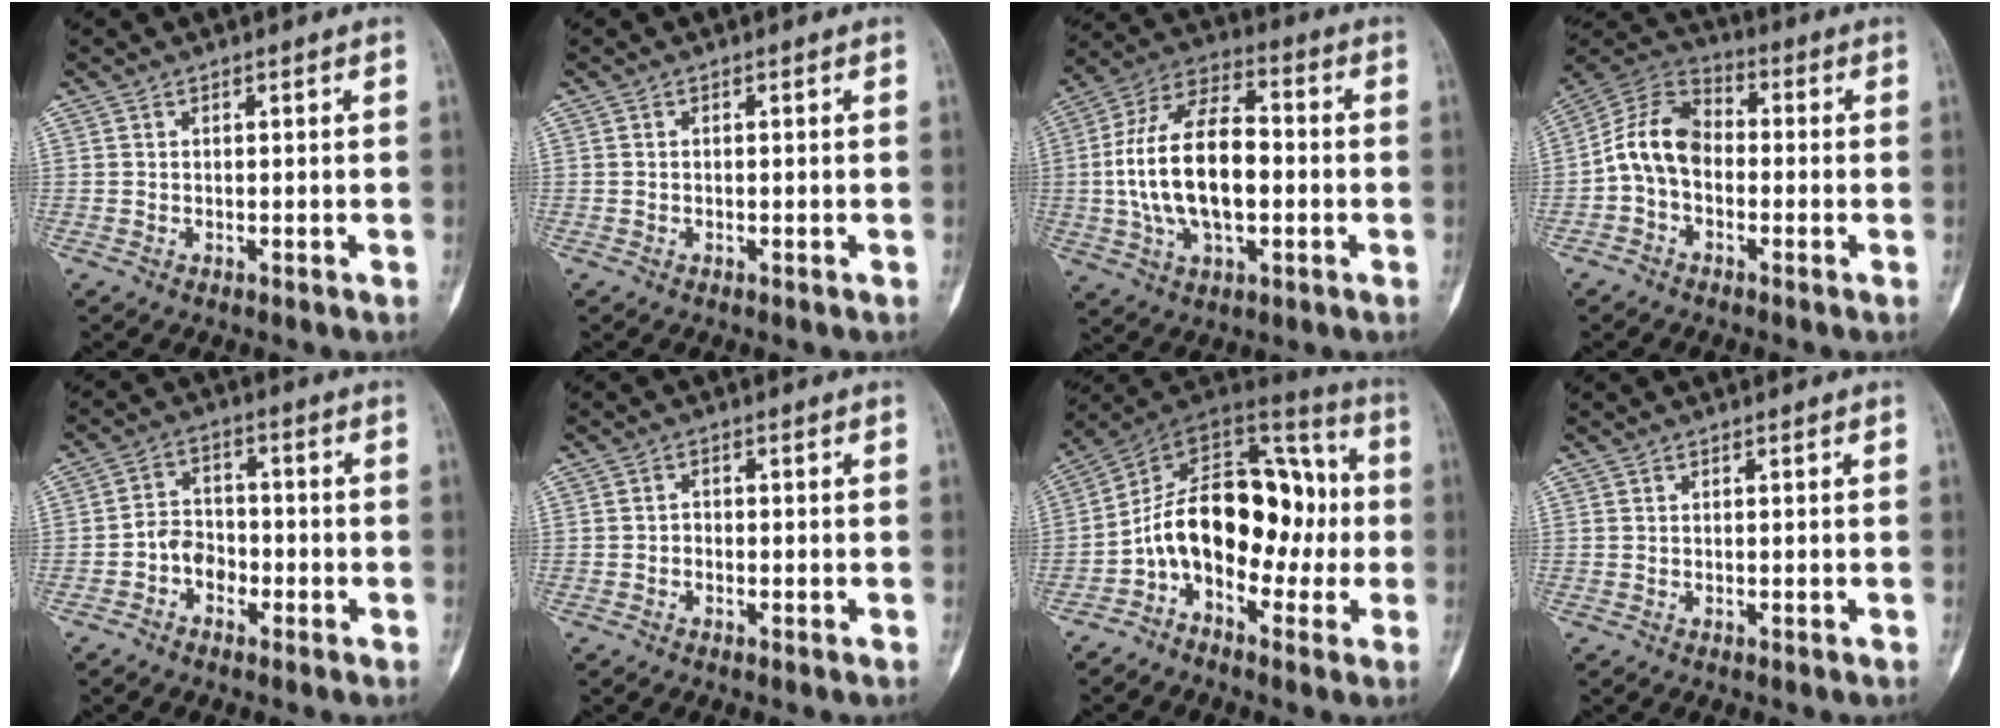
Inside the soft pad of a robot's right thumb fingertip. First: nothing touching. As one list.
[{"total": 0.0}, {"total": 18.6, "force": [-1.1, 9.9, 15.7], "torque": [-0.291, 0.029, -0.020]}, {"total": 10.6, "force": [-1.6, 7.5, 7.3], "torque": [-0.125, 0.036, -0.044]}, {"total": 5.3, "force": [-2.3, 4.2, 2.4], "torque": [-0.019, 0.025, -0.050]}, {"total": 1.2, "force": [-0.6, 0.9, 0.5], "torque": [0.003, 0.006, -0.015]}, {"total": 18.7, "force": [-2.7, 11.9, 14.1], "torque": [-0.186, 0.079, -0.053]}, {"total": 0.0}]